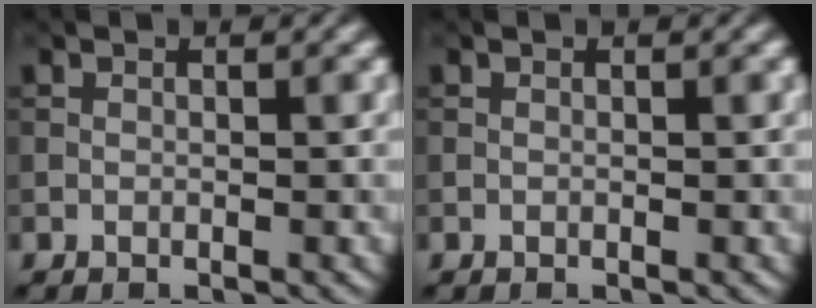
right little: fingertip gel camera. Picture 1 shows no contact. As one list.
[{"total": 0.0}]